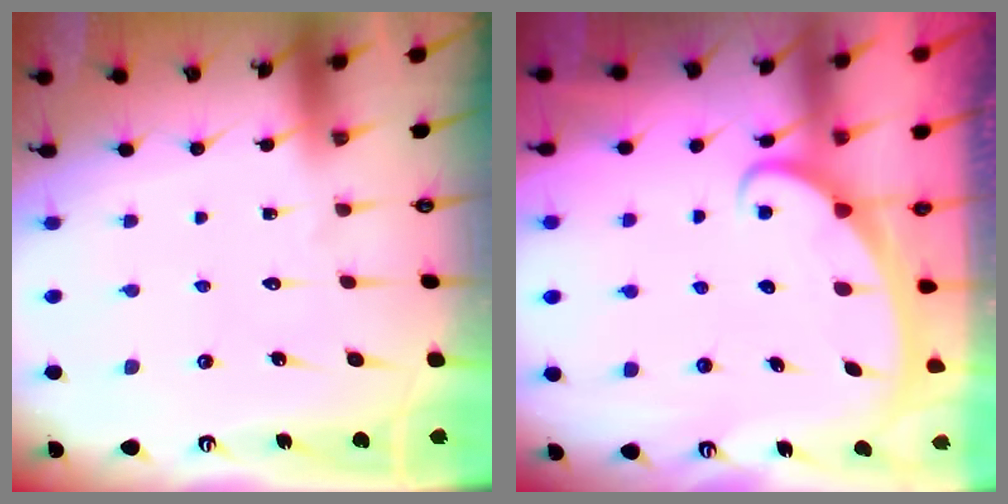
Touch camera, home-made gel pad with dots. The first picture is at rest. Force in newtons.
{"total": 2.5, "press": 2.5, "slide": 0.5}